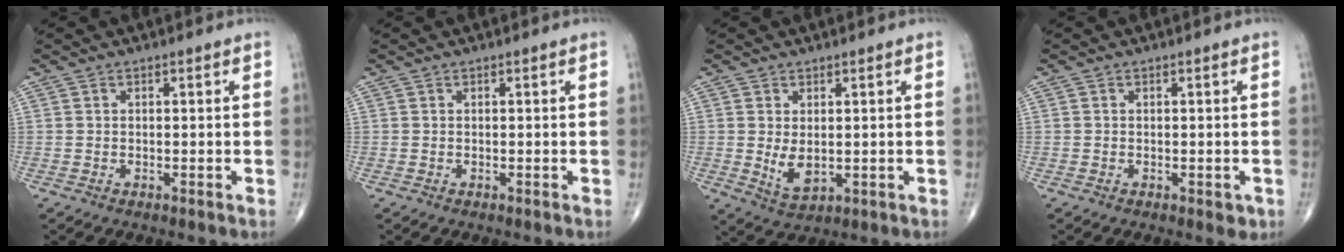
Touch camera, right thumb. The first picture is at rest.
{"total": 0.0}
{"total": 4.6, "force": [0.1, 2.7, 3.8], "torque": [-0.061, -0.012, 0.013]}
{"total": 1.7, "force": [-0.5, 1.0, 1.2], "torque": [-0.007, -0.001, -0.005]}